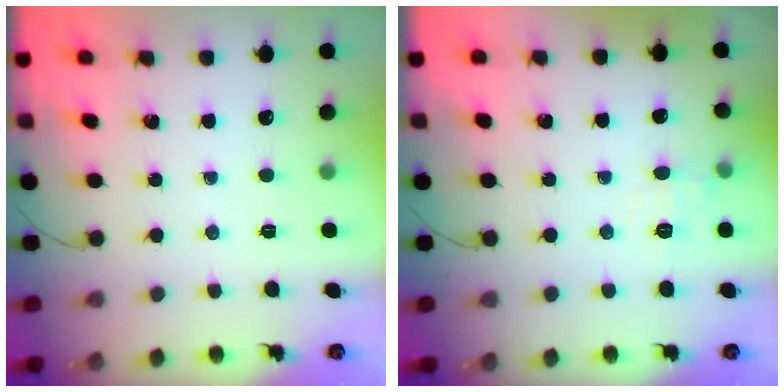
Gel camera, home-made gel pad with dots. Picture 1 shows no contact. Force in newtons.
{"total": 5.9, "press": 5.7, "slide": 1.6}